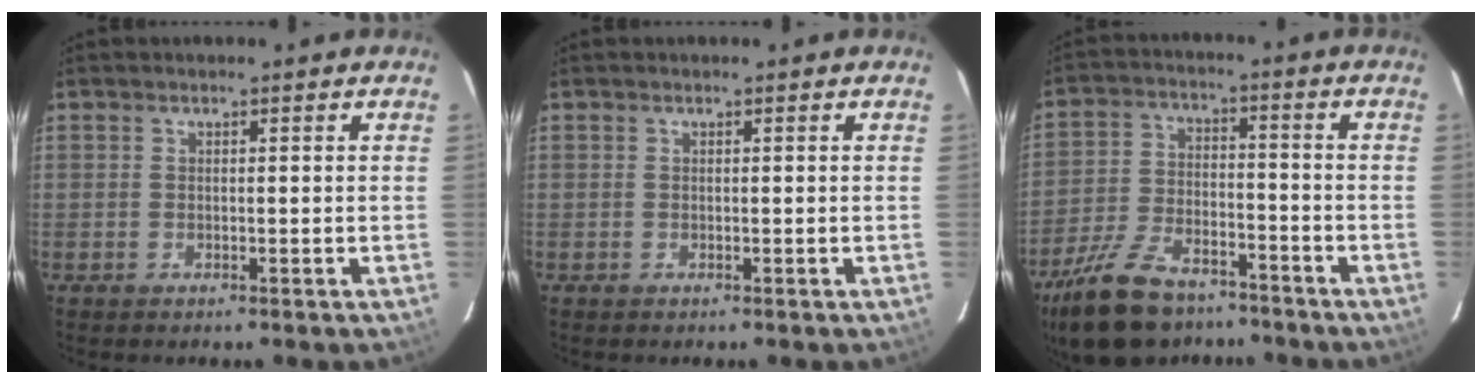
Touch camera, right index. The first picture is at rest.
{"total": 0.0}
{"total": 17.1, "force": [-12.9, 7.5, 8.3], "torque": [-0.185, -0.015, -0.222]}